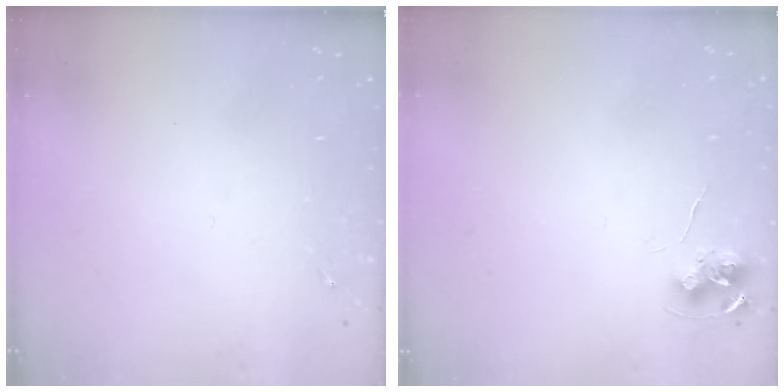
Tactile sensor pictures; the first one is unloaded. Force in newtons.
{"total": 7.9, "press": 7.9, "slide": 0.5}